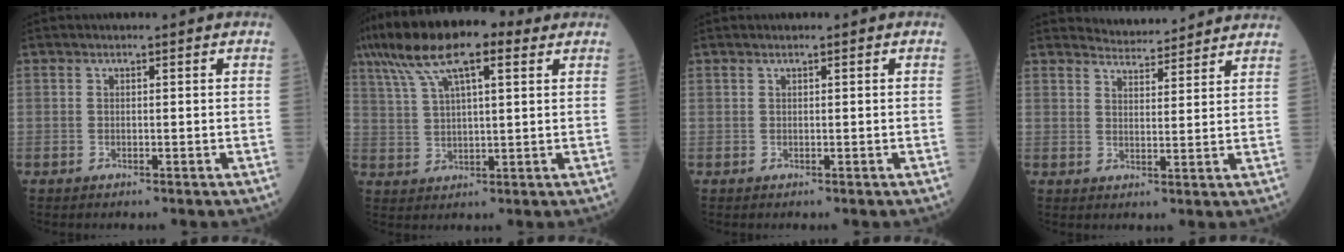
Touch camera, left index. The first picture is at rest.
{"total": 14.1, "force": [8.5, 3.8, 10.6], "torque": [-0.204, 0.046, 0.151]}
{"total": 0.0}
{"total": 6.7, "force": [6.6, 1.0, 0.1], "torque": [-0.006, 0.016, 0.086]}